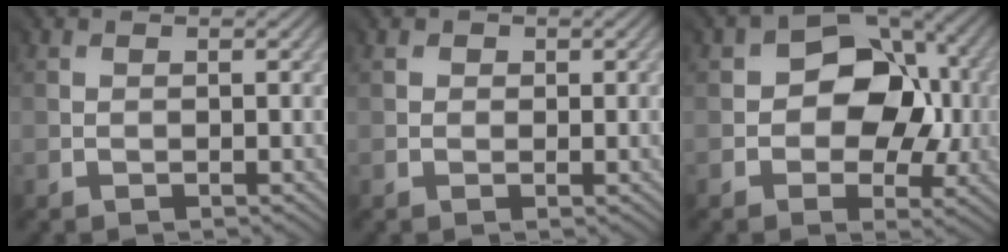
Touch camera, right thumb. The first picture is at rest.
{"total": 0.9, "force": [0.6, 0.6, -0.3], "torque": [0.002, 0.001, 0.007]}
{"total": 10.3, "force": [0.5, 7.2, 7.3], "torque": [-0.096, 0.011, 0.000]}